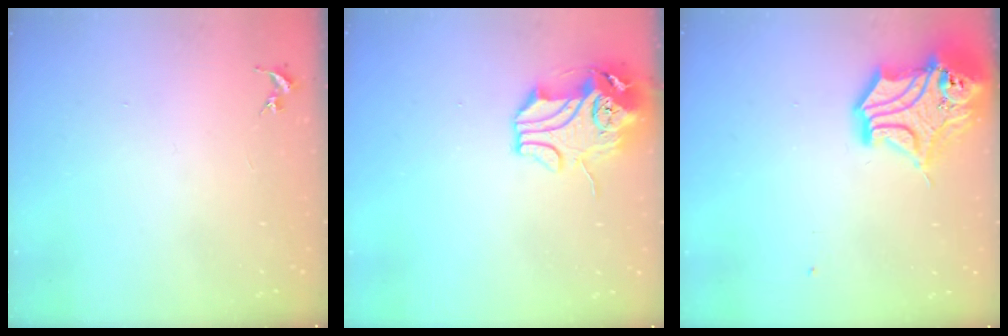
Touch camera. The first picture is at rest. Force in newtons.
{"total": 11.6, "press": 11.4, "slide": 2.0}
{"total": 17.7, "press": 17.5, "slide": 2.6}